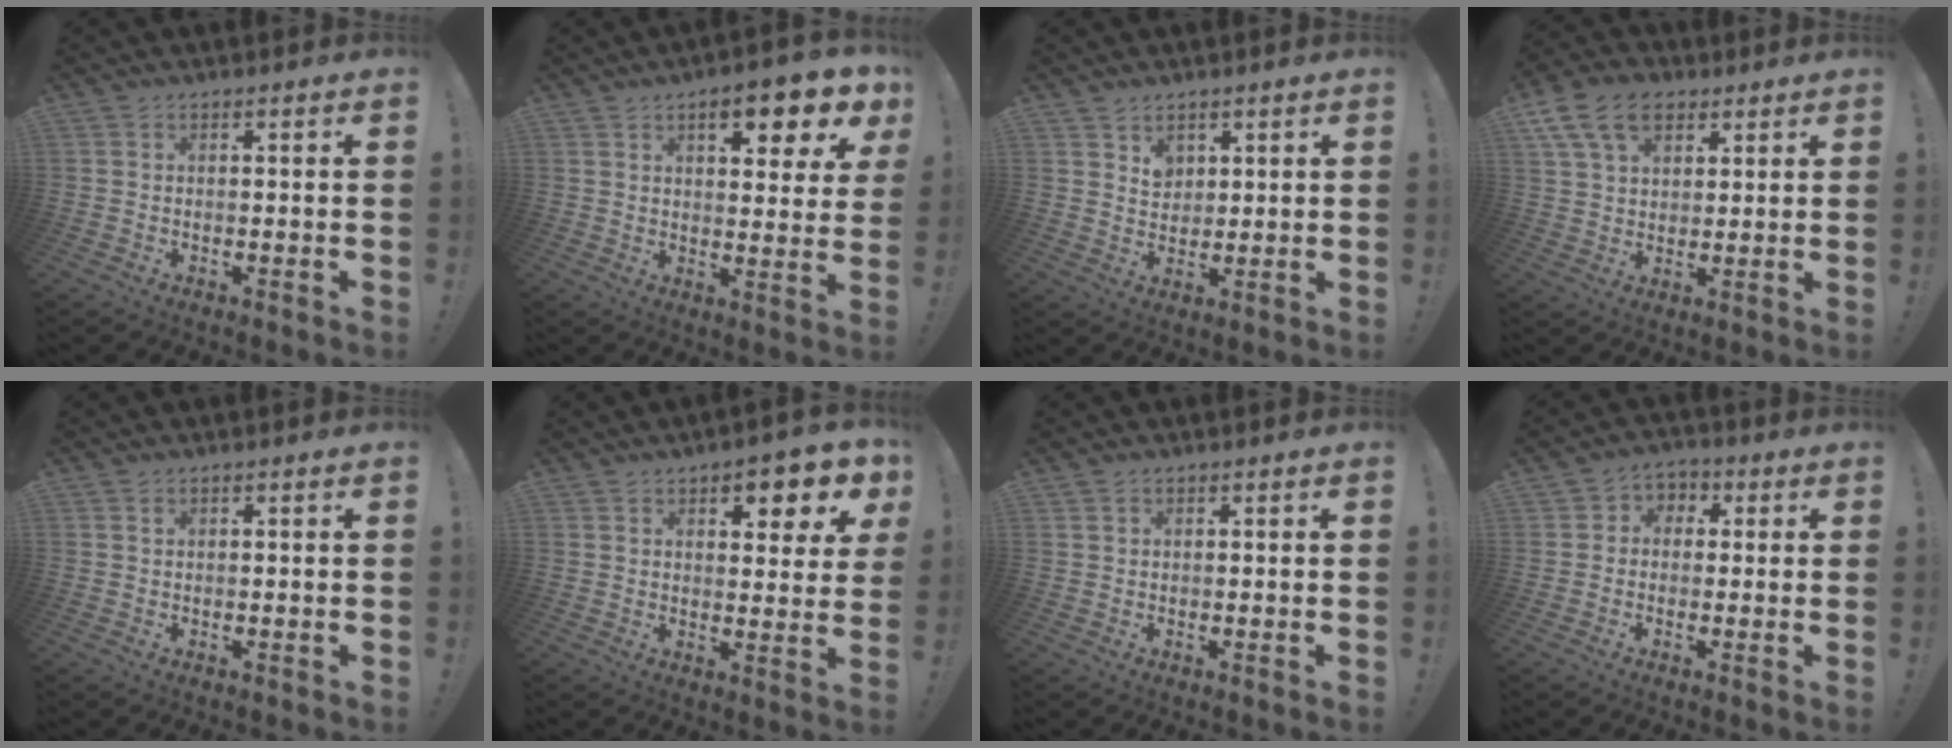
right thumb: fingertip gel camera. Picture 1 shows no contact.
{"total": 10.3, "force": [5.4, 2.9, 8.2], "torque": [-0.106, -0.028, 0.084]}
{"total": 4.5, "force": [2.8, 3.3, 1.0], "torque": [-0.003, -0.020, 0.048]}
{"total": 13.2, "force": [6.5, 8.8, 7.4], "torque": [-0.115, -0.020, 0.125]}
{"total": 0.5, "force": [0.3, 0.4, 0.2], "torque": [0.003, -0.003, 0.005]}
{"total": 7.2, "force": [4.4, 2.8, 5.0], "torque": [-0.047, -0.032, 0.069]}
{"total": 0.8, "force": [0.6, 0.5, 0.2], "torque": [0.004, -0.002, 0.010]}
{"total": 4.3, "force": [-1.3, 3.8, 1.6], "torque": [-0.020, 0.018, -0.023]}